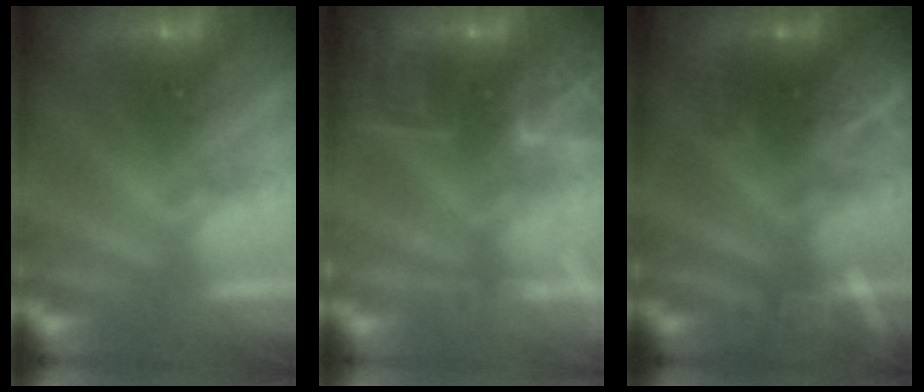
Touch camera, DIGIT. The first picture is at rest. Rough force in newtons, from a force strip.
{"total": 8.0}
{"total": 2.9}